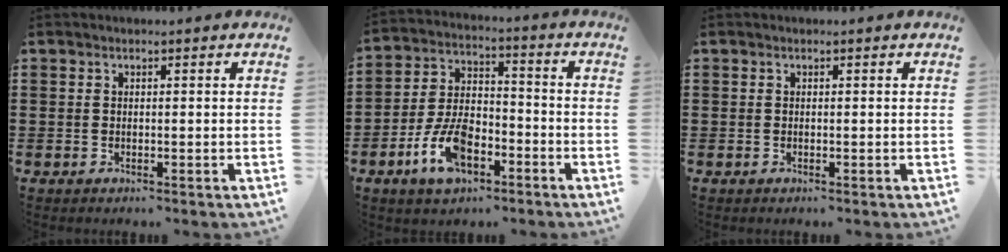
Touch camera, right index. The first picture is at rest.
{"total": 9.5, "force": [-4.7, 4.7, 6.7], "torque": [-0.156, 0.003, -0.089]}
{"total": 0.0}